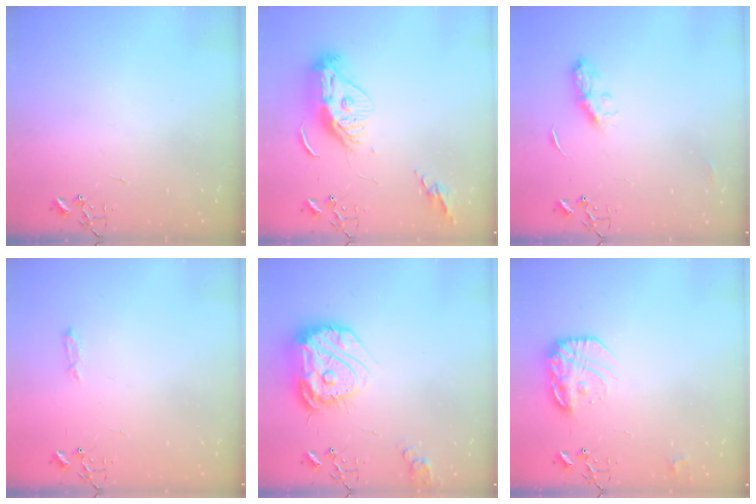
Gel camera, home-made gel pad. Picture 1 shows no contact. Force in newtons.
{"total": 13.5, "press": 13.4, "slide": 1.5}
{"total": 7.2, "press": 7.2, "slide": 0.3}
{"total": 4.0, "press": 4.0, "slide": 0.6}
{"total": 19.8, "press": 19.7, "slide": 2.0}
{"total": 15.4, "press": 15.3, "slide": 1.0}